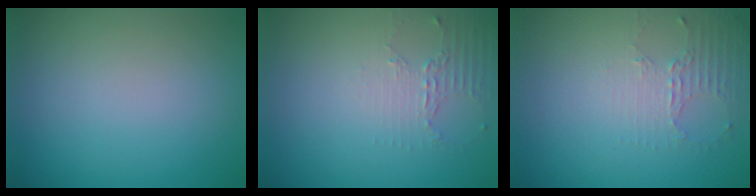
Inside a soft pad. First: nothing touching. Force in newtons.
{"total": 2.1, "press": 1.5, "slide": 1.5}
{"total": 2.2, "press": 1.6, "slide": 1.5}